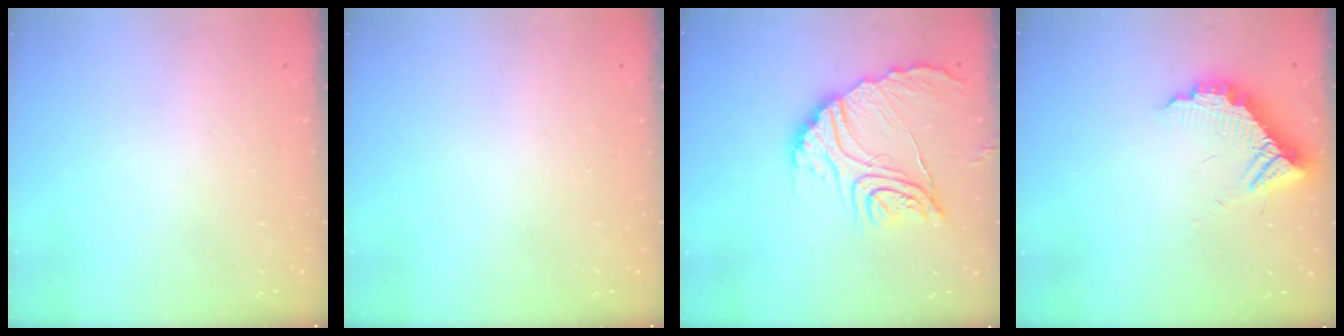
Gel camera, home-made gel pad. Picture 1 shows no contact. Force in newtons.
{"total": 0.0}
{"total": 17.5, "press": 17.5, "slide": 1.1}
{"total": 11.1, "press": 11.1, "slide": 0.8}